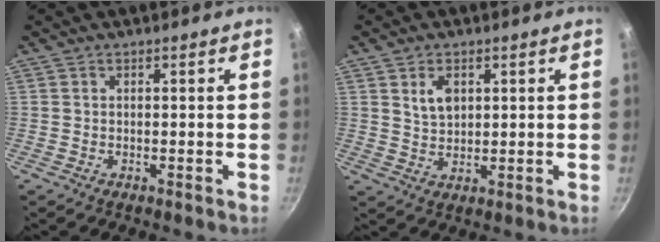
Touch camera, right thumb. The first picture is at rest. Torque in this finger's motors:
{"motor_torque": [-0.46, 0.64, -0.14, 0.15, -0.03]}